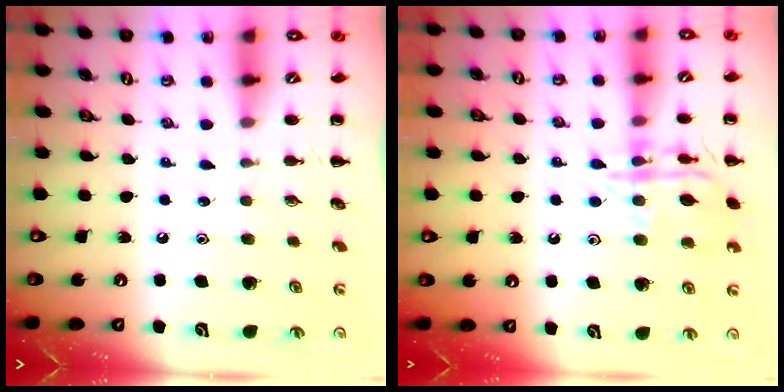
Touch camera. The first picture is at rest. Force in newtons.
{"total": 13.7, "press": 13.7, "slide": 0.9}